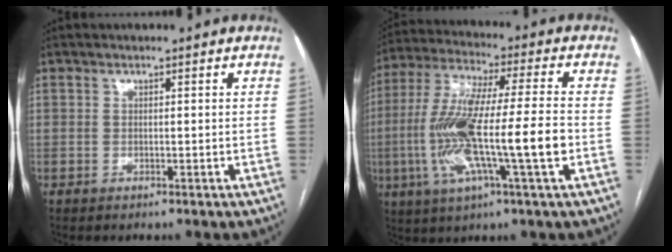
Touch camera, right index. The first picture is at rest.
{"total": 17.1, "force": [-3.3, 0.9, 16.7], "torque": [-0.332, -0.004, -0.064]}